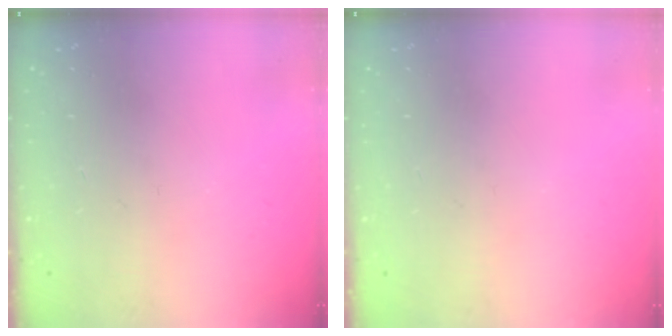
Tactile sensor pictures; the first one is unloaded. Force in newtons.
{"total": 0.0}